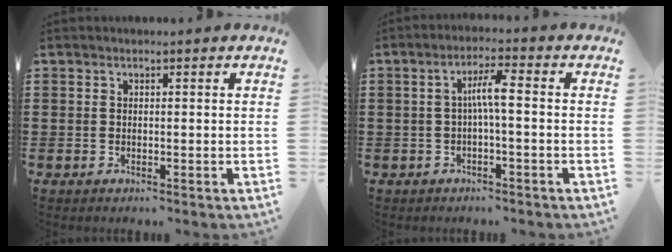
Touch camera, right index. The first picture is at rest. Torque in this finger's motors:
{"motor_torque": [0.92, -0.40, 0.30, 0.13]}